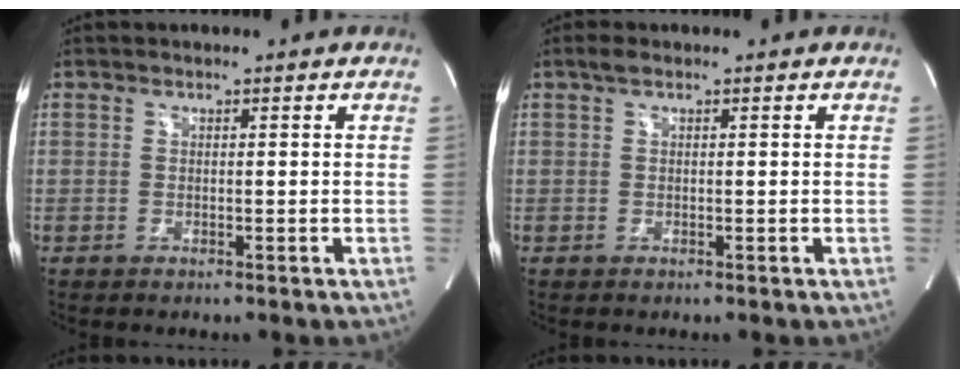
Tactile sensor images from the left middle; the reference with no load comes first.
{"total": 1.3, "force": [0.8, 0.4, 0.9], "torque": [-0.026, 0.015, 0.014]}